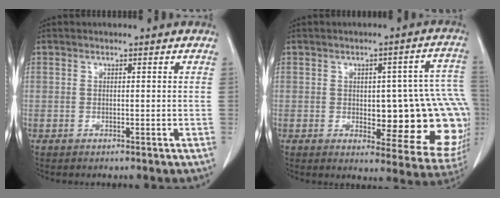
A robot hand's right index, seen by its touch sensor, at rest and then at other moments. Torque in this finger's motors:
{"motor_torque": [0.47, 0.13, 0.64, 0.04]}